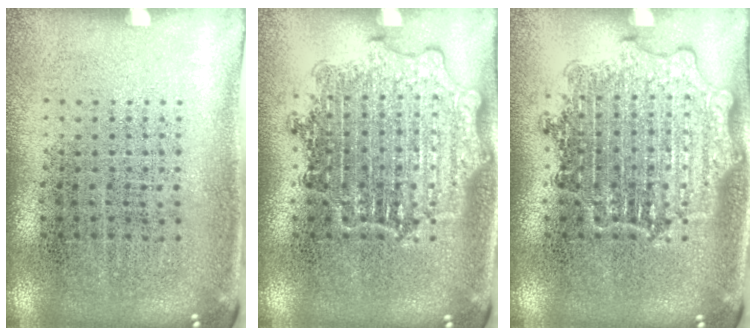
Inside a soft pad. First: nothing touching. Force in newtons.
{"total": 3.0, "press": 3.0, "slide": 0.4}
{"total": 3.0, "press": 3.0, "slide": 0.4}